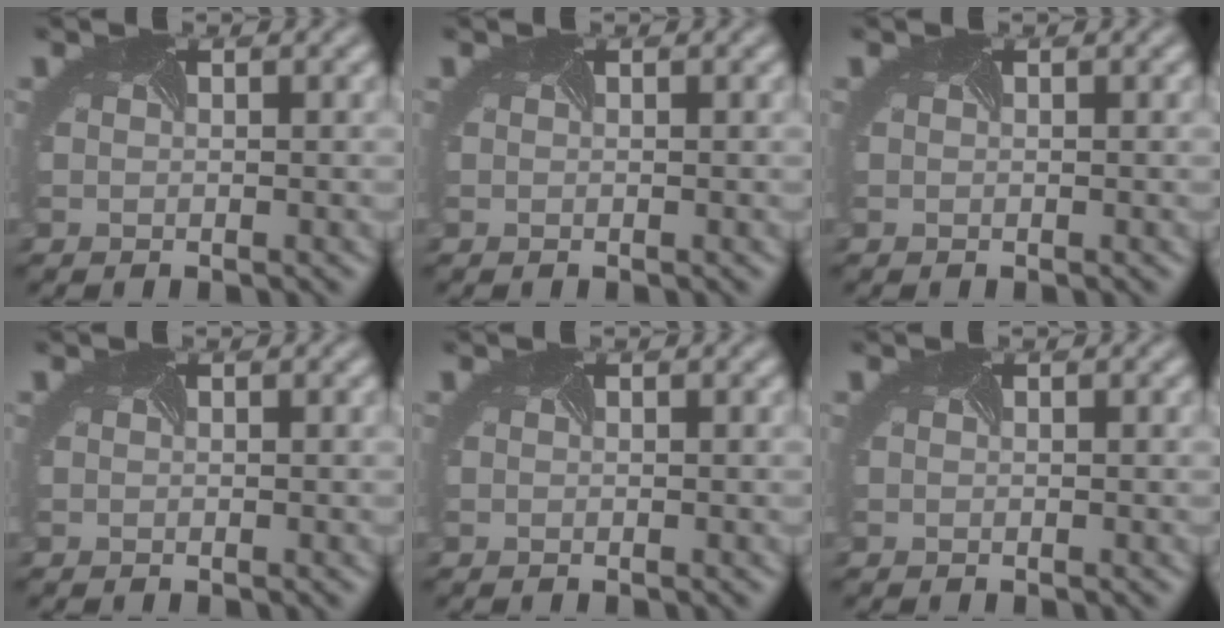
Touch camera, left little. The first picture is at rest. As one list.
[{"total": 0.0}, {"total": 0.0}, {"total": 0.0}, {"total": 0.0}, {"total": 0.0}]